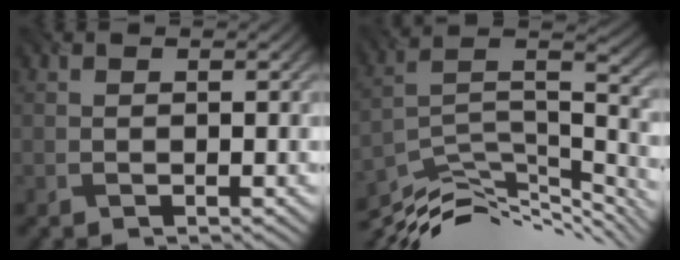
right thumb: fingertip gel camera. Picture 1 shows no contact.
{"total": 12.8, "force": [-8.8, 3.9, 8.4], "torque": [-0.166, 0.001, -0.148]}